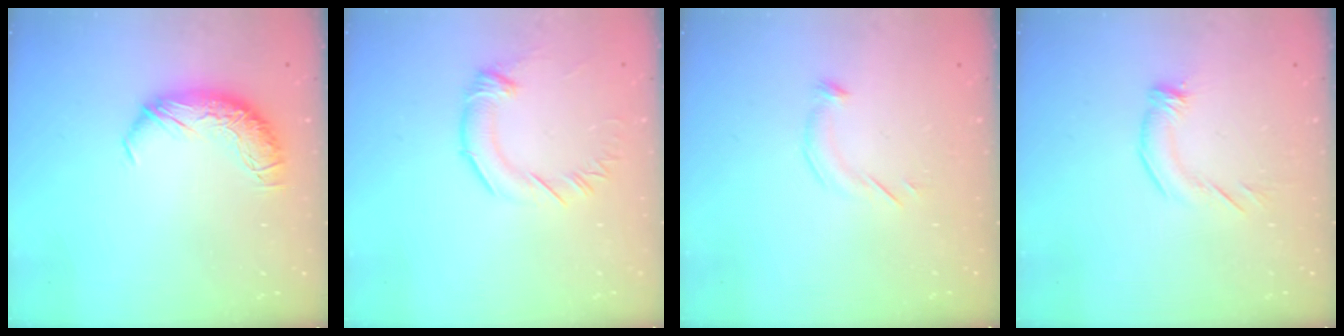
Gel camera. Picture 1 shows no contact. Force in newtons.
{"total": 1.9, "press": 1.8, "slide": 0.7}
{"total": 5.1, "press": 5.0, "slide": 0.6}
{"total": 2.4, "press": 2.3, "slide": 0.9}